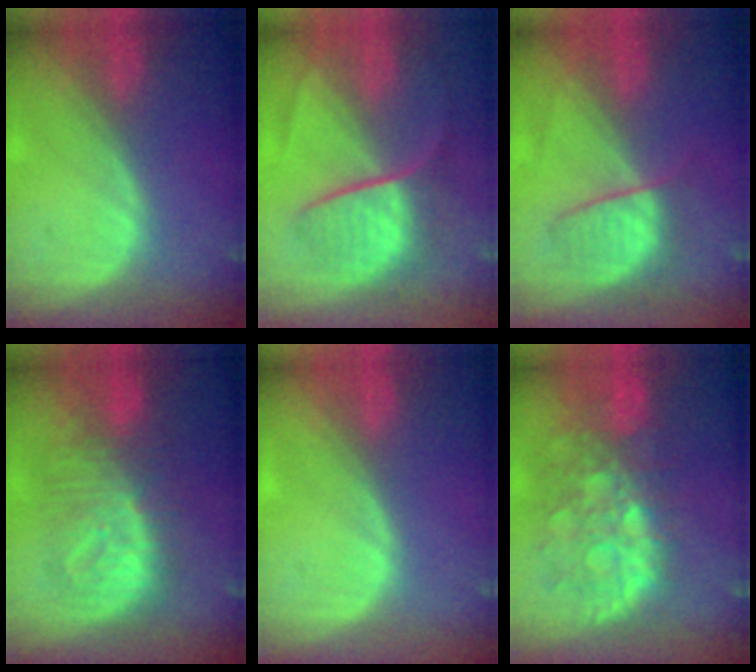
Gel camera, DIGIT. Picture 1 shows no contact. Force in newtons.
{"total": 9.3, "press": 7.8, "slide": 5.2}
{"total": 4.9, "press": 4.9, "slide": 0.5}
{"total": 8.9, "press": 8.9, "slide": 0.3}
{"total": 0.0}
{"total": 10.8, "press": 9.5, "slide": 5.0}